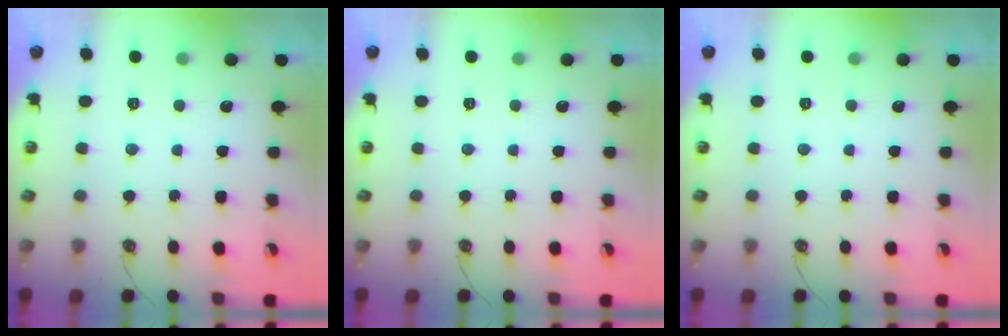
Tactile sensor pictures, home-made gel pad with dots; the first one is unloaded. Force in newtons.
{"total": 0.0}
{"total": 0.0}